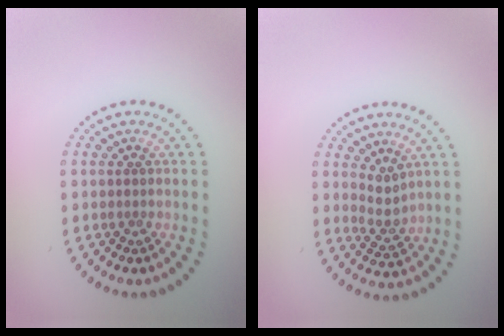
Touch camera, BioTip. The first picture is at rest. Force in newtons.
{"total": 2.1, "press": 1.6, "slide": 1.3}